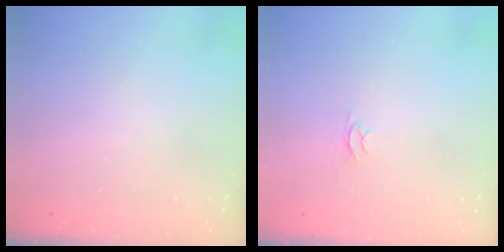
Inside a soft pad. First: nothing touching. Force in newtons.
{"total": 2.4, "press": 2.4, "slide": 0.3}